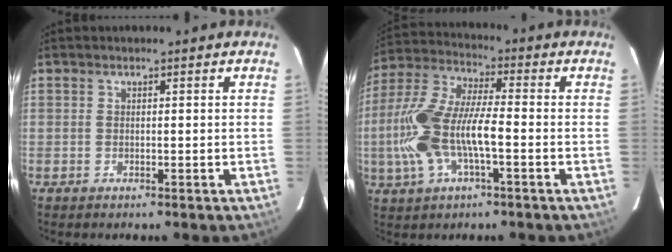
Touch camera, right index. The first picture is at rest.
{"total": 15.3, "force": [-3.3, 5.7, 13.8], "torque": [-0.297, 0.005, -0.069]}